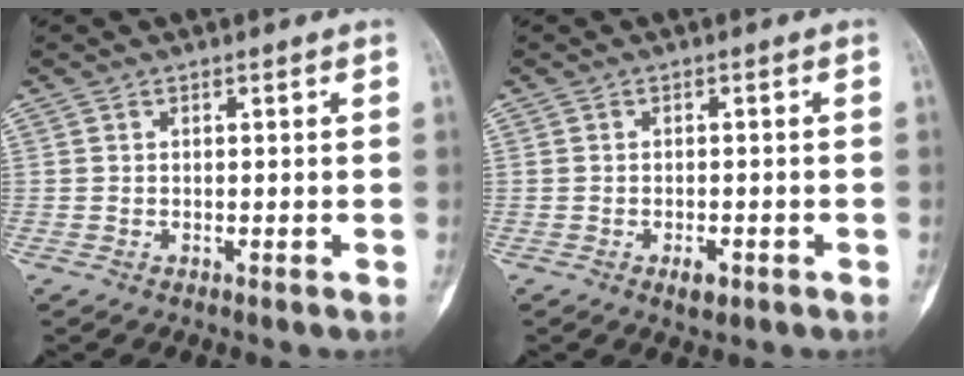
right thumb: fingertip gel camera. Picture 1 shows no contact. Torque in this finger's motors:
{"motor_torque": [0.79, -0.01, 0.11, -0.27, 0.08]}